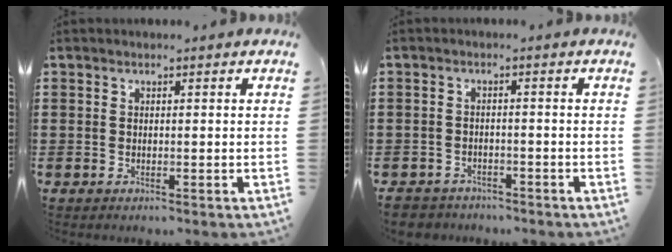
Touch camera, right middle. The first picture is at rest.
{"total": 2.5, "force": [-2.4, 0.6, -0.1], "torque": [-0.005, -0.002, -0.054]}